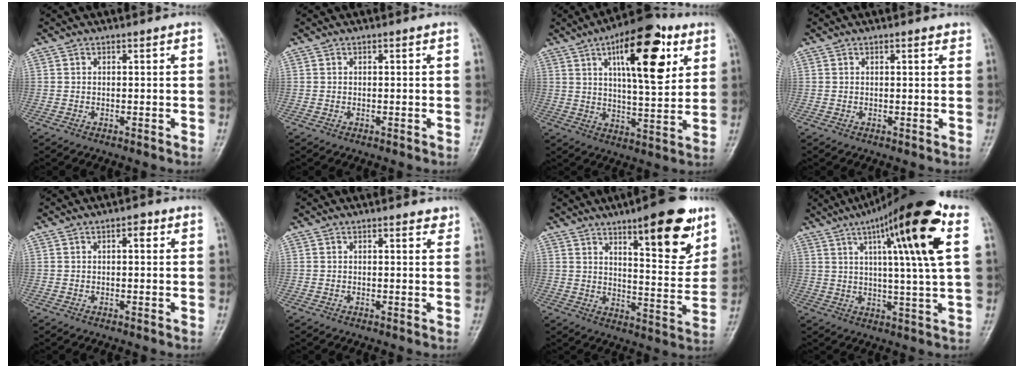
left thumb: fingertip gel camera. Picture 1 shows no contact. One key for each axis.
{"total": 0.0}
{"total": 18.4, "fx": 7.7, "fy": 6.9, "fz": 15.3, "tx": -0.197, "ty": -0.023, "tz": 0.114}
{"total": 1.0, "fx": 0.7, "fy": 0.4, "fz": 0.6, "tx": -0.008, "ty": -0.003, "tz": 0.008}
{"total": 2.0, "fx": 0.7, "fy": 1.0, "fz": 1.6, "tx": -0.017, "ty": 0.003, "tz": 0.007}
{"total": 1.7, "fx": 1.2, "fy": 0.7, "fz": 0.9, "tx": -0.003, "ty": -0.006, "tz": 0.012}
{"total": 16.7, "fx": 9.9, "fy": 4.8, "fz": 12.5, "tx": -0.140, "ty": -0.057, "tz": 0.145}
{"total": 19.4, "fx": 7.4, "fy": 2.2, "fz": 17.8, "tx": -0.267, "ty": -0.005, "tz": 0.105}